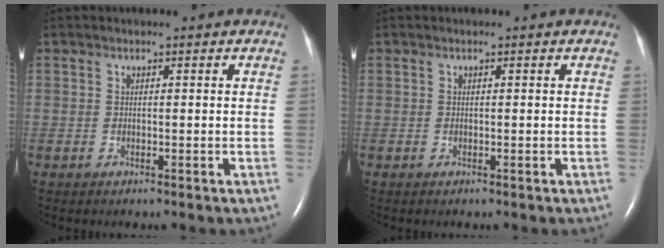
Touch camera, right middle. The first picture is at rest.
{"total": 0.0}